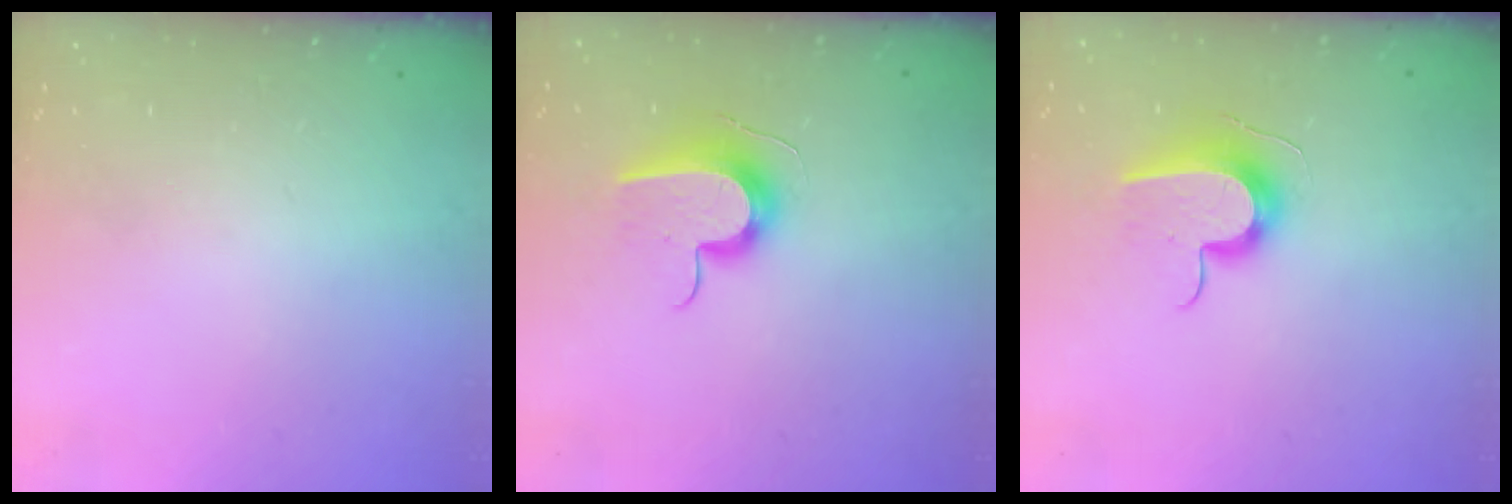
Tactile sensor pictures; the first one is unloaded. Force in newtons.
{"total": 10.8, "press": 10.8, "slide": 0.2}
{"total": 10.8, "press": 10.8, "slide": 0.2}